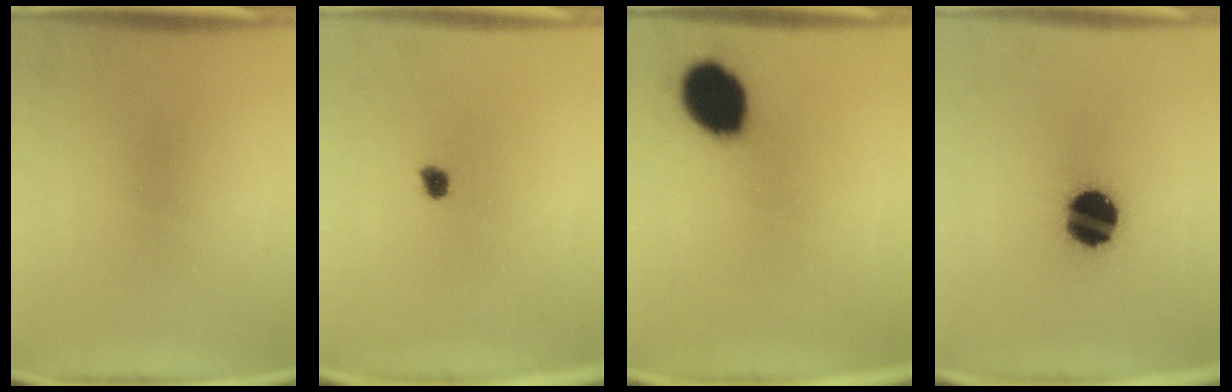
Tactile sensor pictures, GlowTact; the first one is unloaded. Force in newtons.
{"total": 1.8}
{"total": 12.4}
{"total": 15.4}